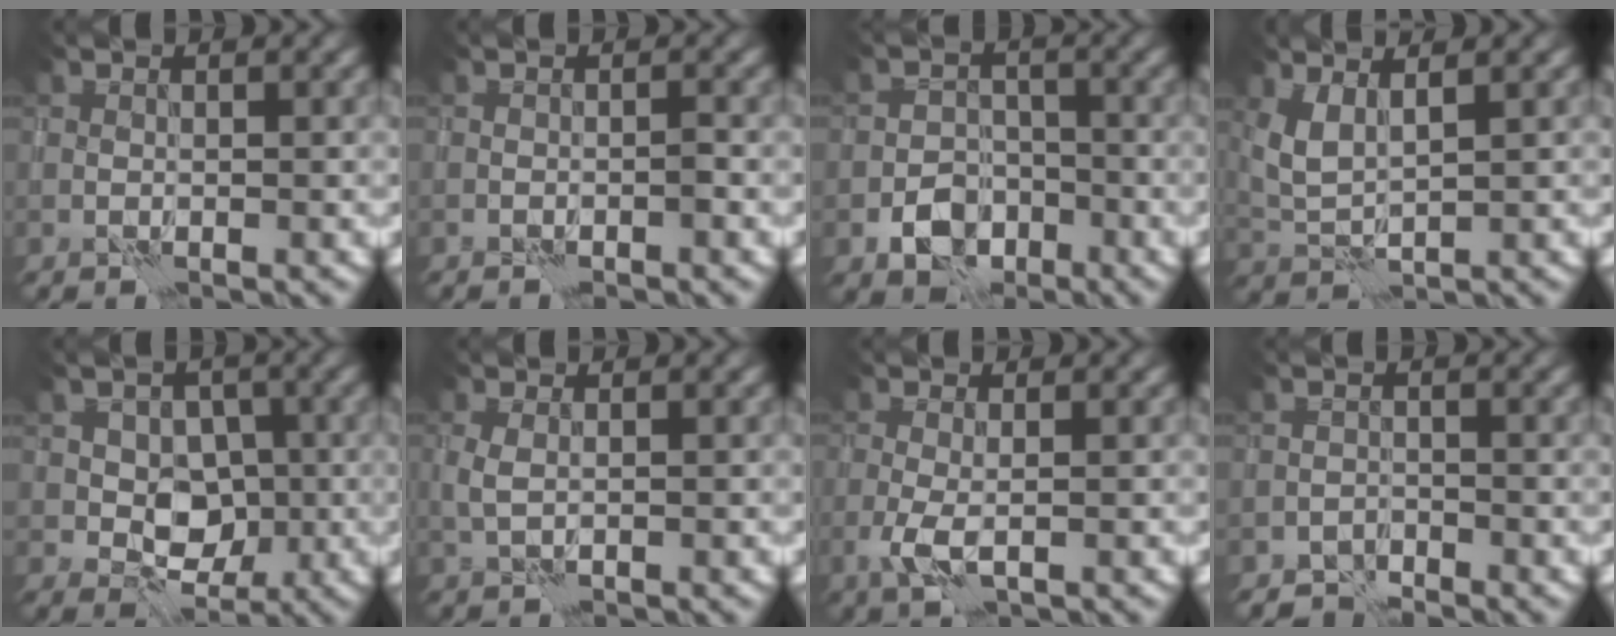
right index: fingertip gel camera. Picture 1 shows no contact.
{"total": 0.6, "force": [-0.6, 0.1, 0.1], "torque": [0.002, 0.005, -0.012]}
{"total": 3.6, "force": [-1.9, 2.7, 1.5], "torque": [-0.017, -0.002, -0.036]}
{"total": 2.9, "force": [1.7, 1.1, 2.1], "torque": [-0.053, -0.003, 0.037]}
{"total": 4.1, "force": [-0.1, 3.3, 2.4], "torque": [-0.023, -0.001, -0.002]}
{"total": 1.2, "force": [0.3, 0.7, 1.0], "torque": [-0.022, 0.000, 0.006]}
{"total": 2.3, "force": [-0.6, 0.9, 2.0], "torque": [-0.047, -0.006, -0.015]}
{"total": 1.5, "force": [-1.4, 0.3, -0.5], "torque": [0.017, 0.005, -0.031]}